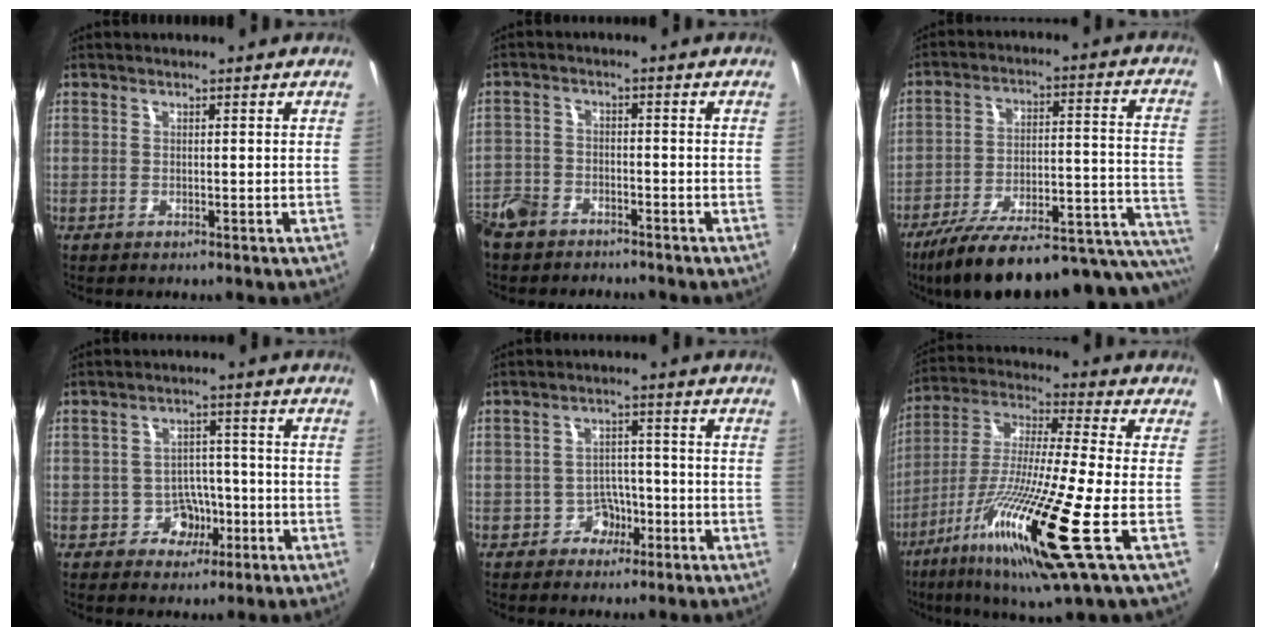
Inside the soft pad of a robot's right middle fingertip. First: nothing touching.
{"total": 9.2, "force": [-6.9, 5.5, 2.7], "torque": [-0.085, 0.000, -0.128]}
{"total": 28.2, "force": [-20.7, 7.7, 17.5], "torque": [-0.240, -0.035, -0.281]}
{"total": 4.6, "force": [-2.1, 3.8, 1.4], "torque": [-0.030, 0.014, -0.021]}
{"total": 3.6, "force": [-2.1, 2.8, 0.7], "torque": [-0.013, 0.013, -0.030]}
{"total": 19.7, "force": [-7.9, -0.3, 18.0], "torque": [-0.346, -0.041, -0.157]}